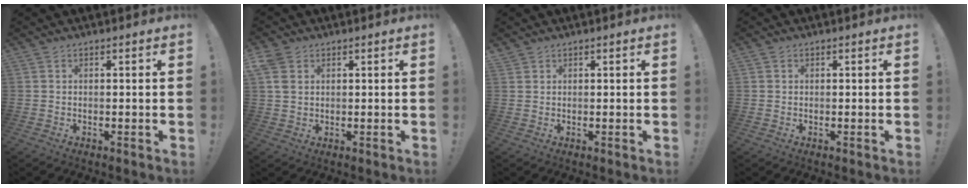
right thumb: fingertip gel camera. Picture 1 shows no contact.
{"total": 5.6, "force": [2.4, 4.1, 2.9], "torque": [-0.061, -0.001, 0.049]}
{"total": 1.0, "force": [0.9, 0.5, 0.1], "torque": [0.003, -0.002, 0.016]}
{"total": 0.7, "force": [0.3, 0.6, -0.1], "torque": [0.005, 0.000, 0.005]}